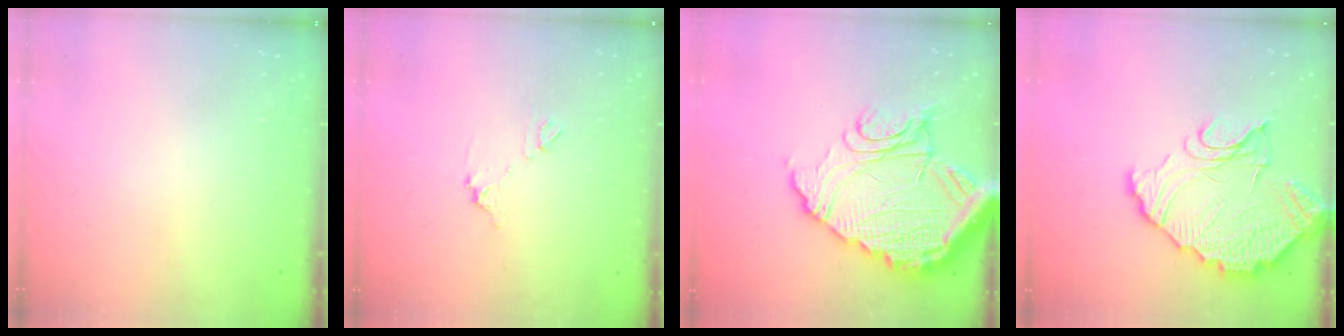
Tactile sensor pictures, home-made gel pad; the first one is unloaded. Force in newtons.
{"total": 5.5, "press": 5.5, "slide": 0.3}
{"total": 21.0, "press": 20.9, "slide": 2.2}
{"total": 14.8, "press": 14.7, "slide": 1.3}